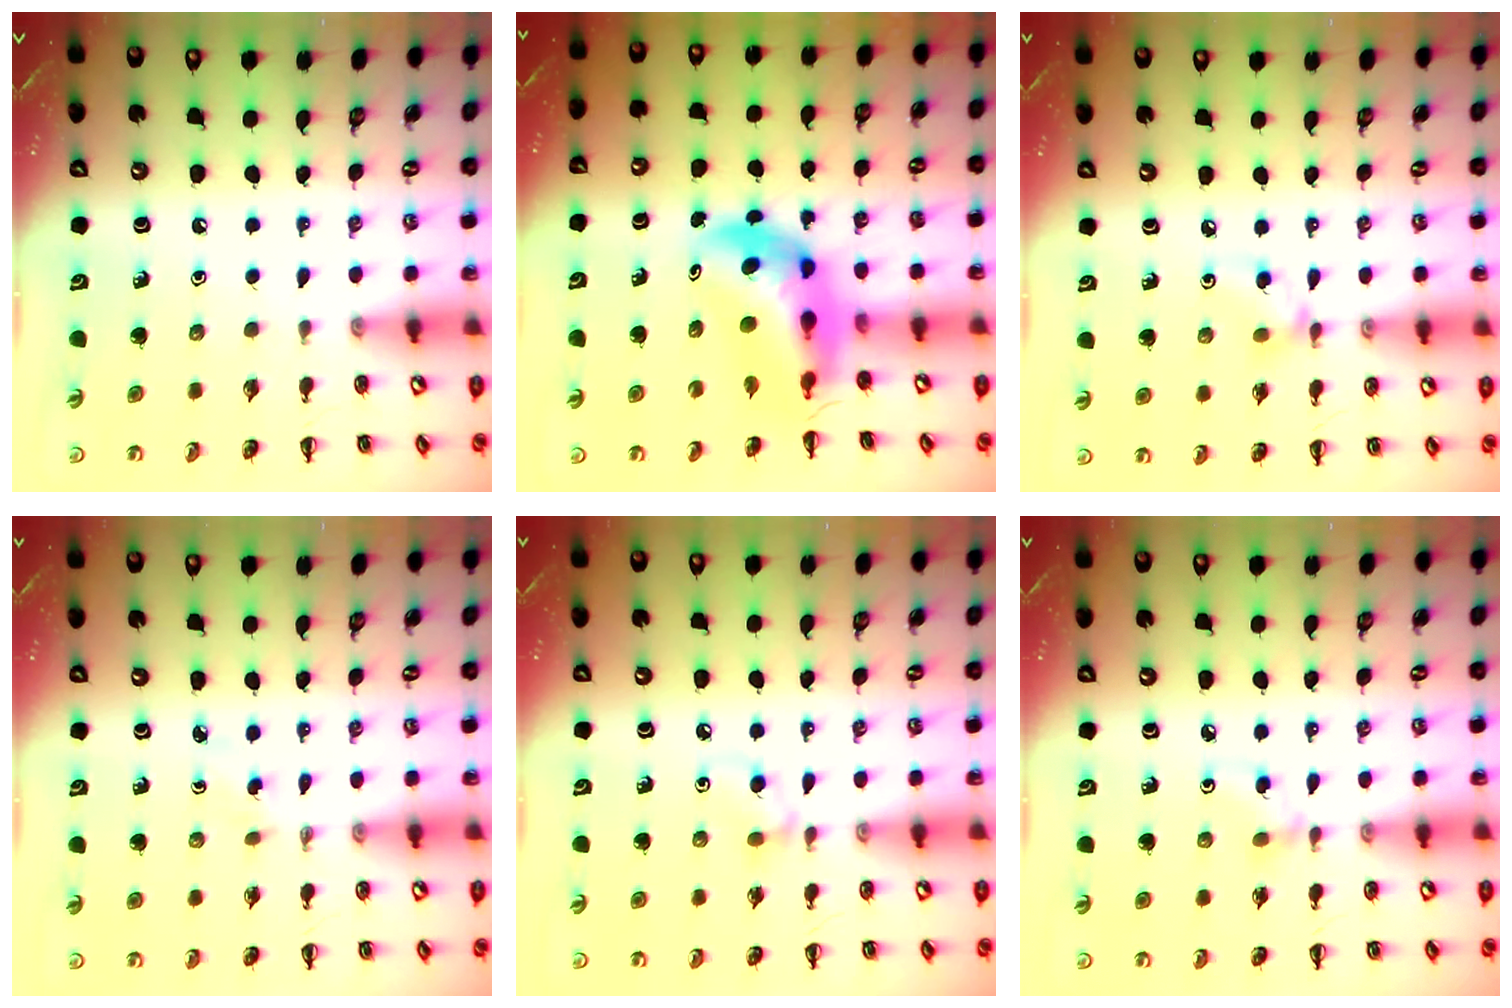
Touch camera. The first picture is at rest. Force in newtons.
{"total": 6.2, "press": 6.0, "slide": 1.9}
{"total": 4.2, "press": 4.1, "slide": 0.9}
{"total": 2.3, "press": 2.1, "slide": 0.9}
{"total": 5.8, "press": 5.6, "slide": 1.6}
{"total": 2.6, "press": 2.5, "slide": 0.8}